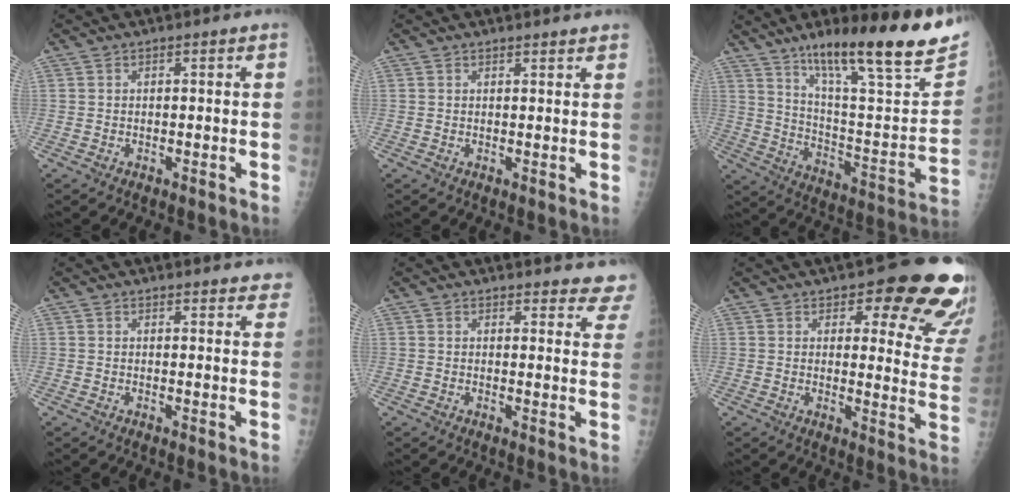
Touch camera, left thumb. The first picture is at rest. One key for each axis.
{"total": 2.0, "fx": 1.9, "fy": 0.3, "fz": 0.6, "tx": -0.001, "ty": -0.008, "tz": 0.021}
{"total": 27.0, "fx": 17.7, "fy": 5.6, "fz": 19.7, "tx": -0.271, "ty": -0.067, "tz": 0.286}
{"total": 5.9, "fx": 5.5, "fy": 1.8, "fz": 1.6, "tx": 0.016, "ty": -0.021, "tz": 0.046}
{"total": 10.4, "fx": 9.9, "fy": 2.7, "fz": 1.3, "tx": 0.036, "ty": -0.059, "tz": 0.080}
{"total": 17.8, "fx": 12.3, "fy": 6.3, "fz": 11.2, "tx": -0.080, "ty": -0.073, "tz": 0.133}